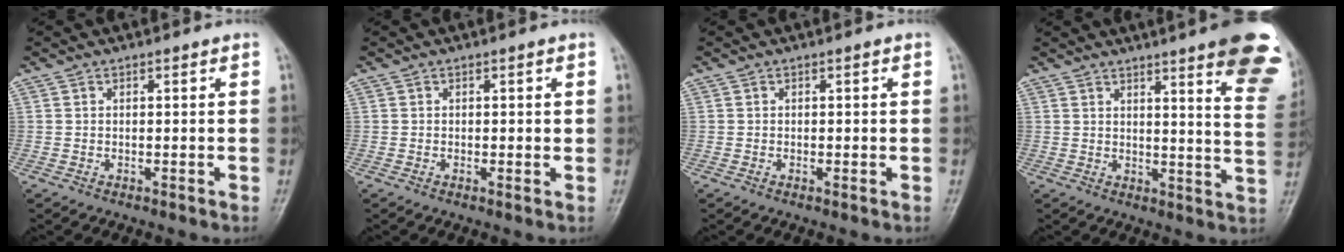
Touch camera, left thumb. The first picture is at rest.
{"total": 1.4, "force": [0.0, 0.6, 1.3], "torque": [-0.015, -0.002, -0.002]}
{"total": 0.9, "force": [-0.1, 0.4, 0.8], "torque": [-0.012, 0.002, -0.003]}
{"total": 17.8, "force": [10.8, 2.6, 14.0], "torque": [-0.148, -0.051, 0.116]}